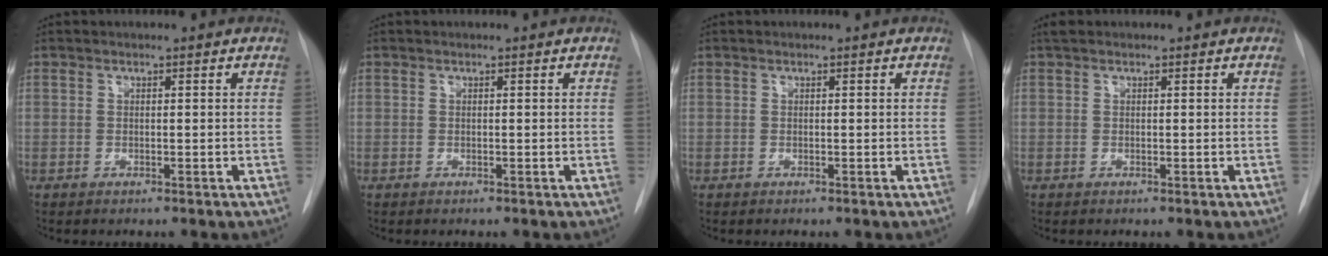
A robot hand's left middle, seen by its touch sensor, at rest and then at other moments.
{"total": 0.0}
{"total": 0.0}
{"total": 0.9, "force": [0.7, 0.4, 0.3], "torque": [-0.012, 0.015, 0.013]}